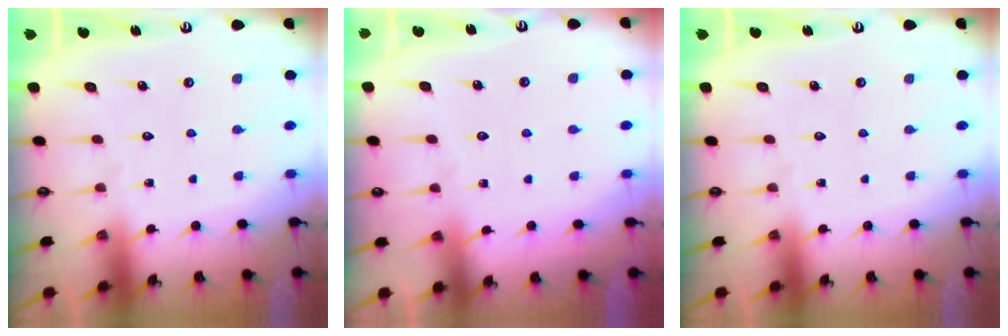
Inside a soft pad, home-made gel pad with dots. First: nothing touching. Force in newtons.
{"total": 1.7, "press": 1.7, "slide": 0.4}
{"total": 0.0}